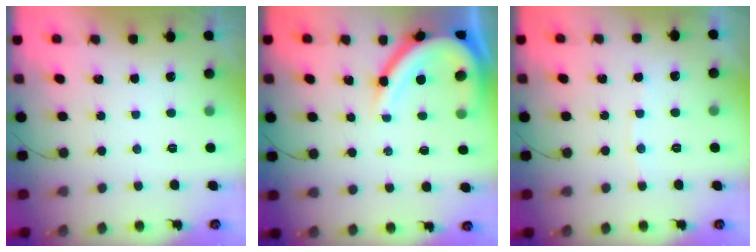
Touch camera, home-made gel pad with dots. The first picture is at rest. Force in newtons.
{"total": 13.6, "press": 13.6, "slide": 1.2}
{"total": 4.2, "press": 4.1, "slide": 0.5}